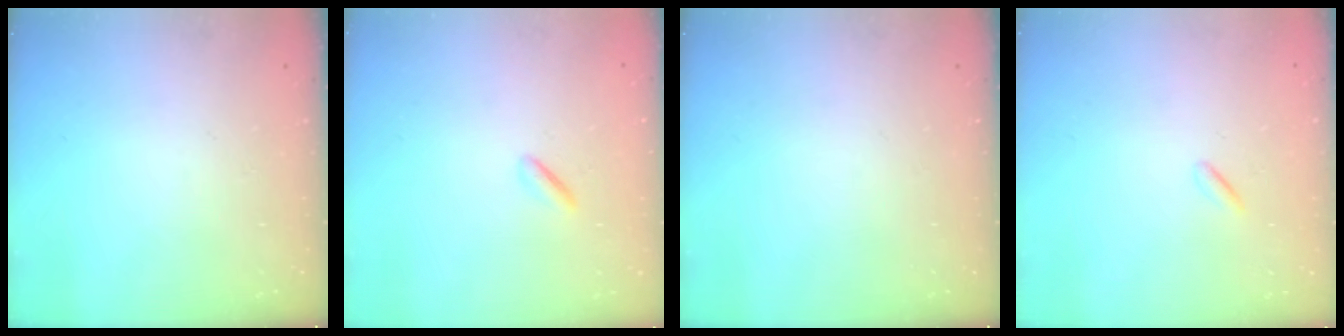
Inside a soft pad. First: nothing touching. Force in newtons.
{"total": 0.5, "press": 0.0, "slide": 0.5}
{"total": 0.0}
{"total": 0.0}